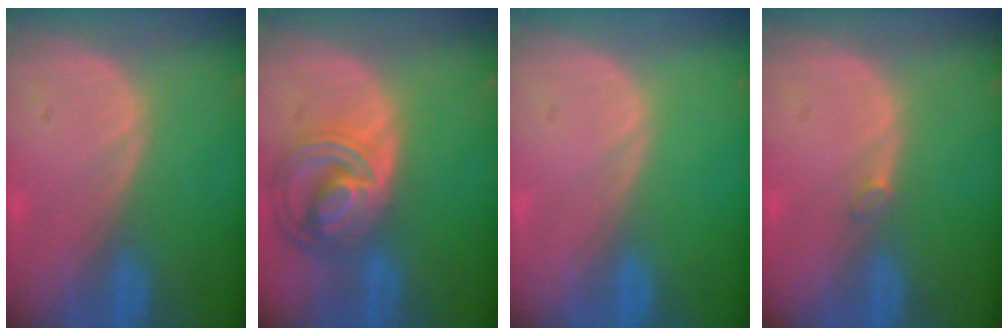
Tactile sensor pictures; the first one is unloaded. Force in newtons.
{"total": 8.7, "press": 7.6, "slide": 4.3}
{"total": 0.0}
{"total": 0.8, "press": 0.8, "slide": 0.2}